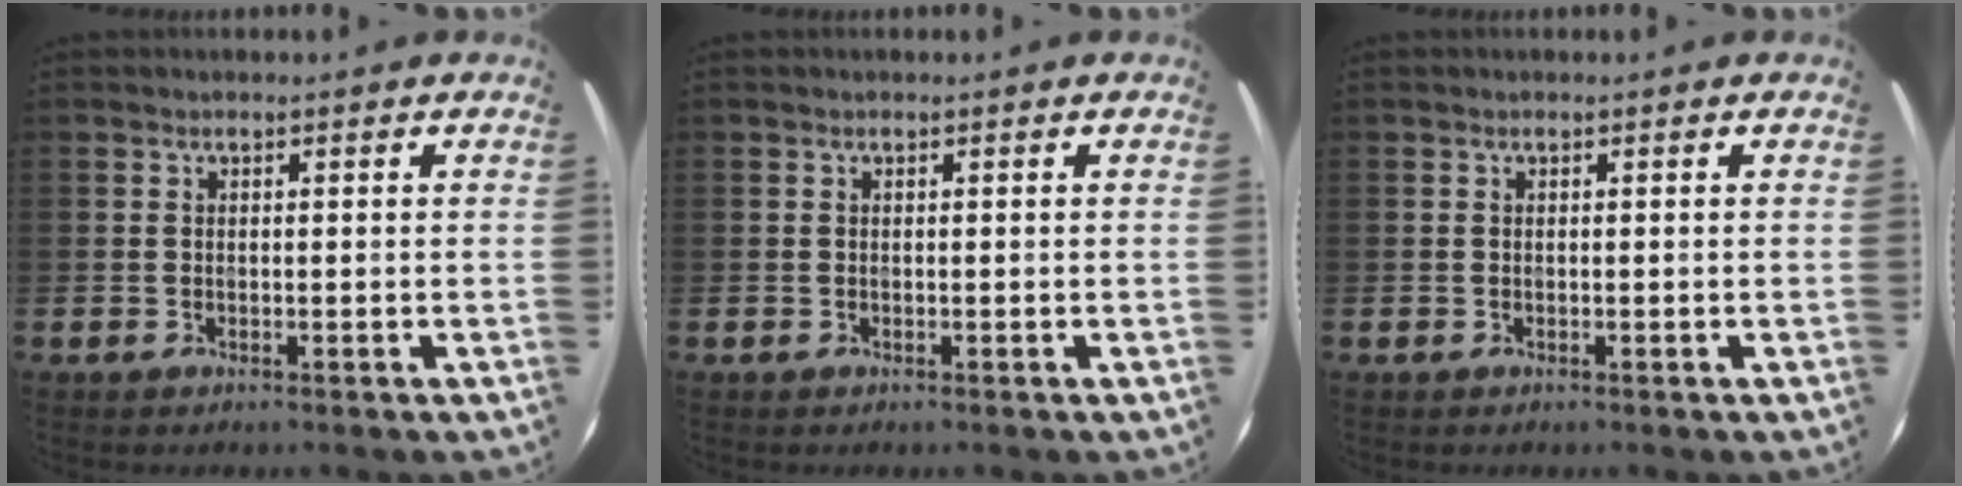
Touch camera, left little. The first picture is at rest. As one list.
[{"total": 0.0}, {"total": 0.0}]